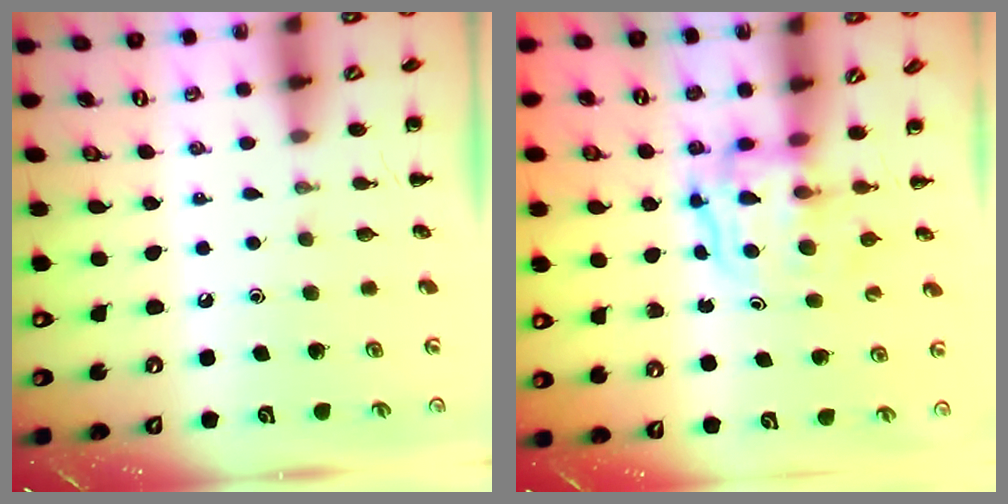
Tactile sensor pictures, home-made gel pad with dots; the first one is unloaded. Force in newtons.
{"total": 3.6, "press": 3.5, "slide": 0.3}